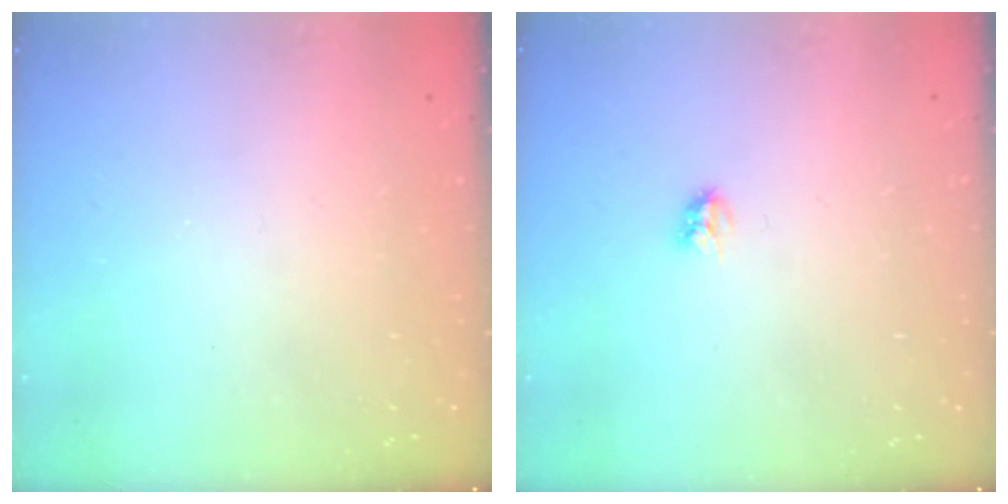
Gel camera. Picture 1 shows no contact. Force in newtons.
{"total": 3.0, "press": 3.0, "slide": 0.4}